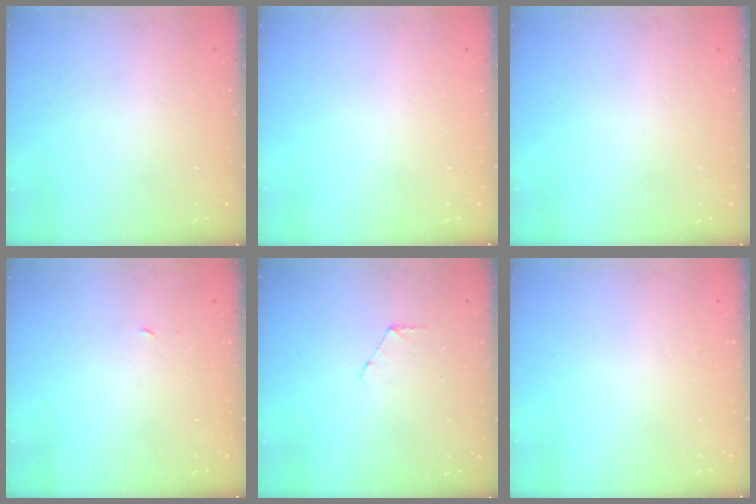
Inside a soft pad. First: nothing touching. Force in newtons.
{"total": 0.0}
{"total": 0.0}
{"total": 1.8, "press": 1.8, "slide": 0.1}
{"total": 4.6, "press": 4.6, "slide": 0.4}
{"total": 0.0}